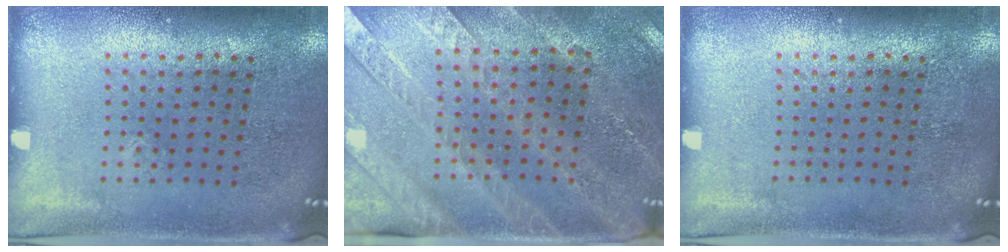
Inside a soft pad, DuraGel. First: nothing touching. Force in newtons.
{"total": 2.9, "press": 2.7, "slide": 1.3}
{"total": 0.0}